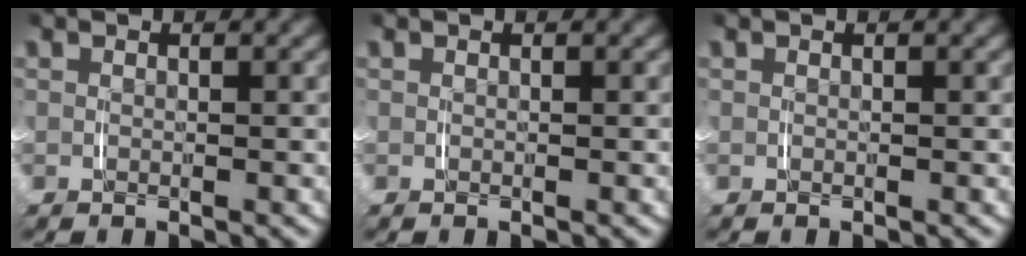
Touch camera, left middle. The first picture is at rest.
{"total": 0.0}
{"total": 0.0}